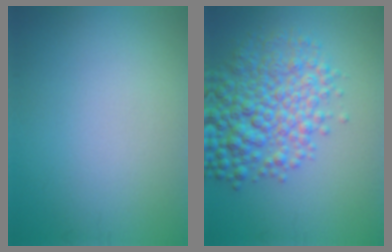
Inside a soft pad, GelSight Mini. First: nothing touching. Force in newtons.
{"total": 6.9, "press": 6.9, "slide": 0.1}